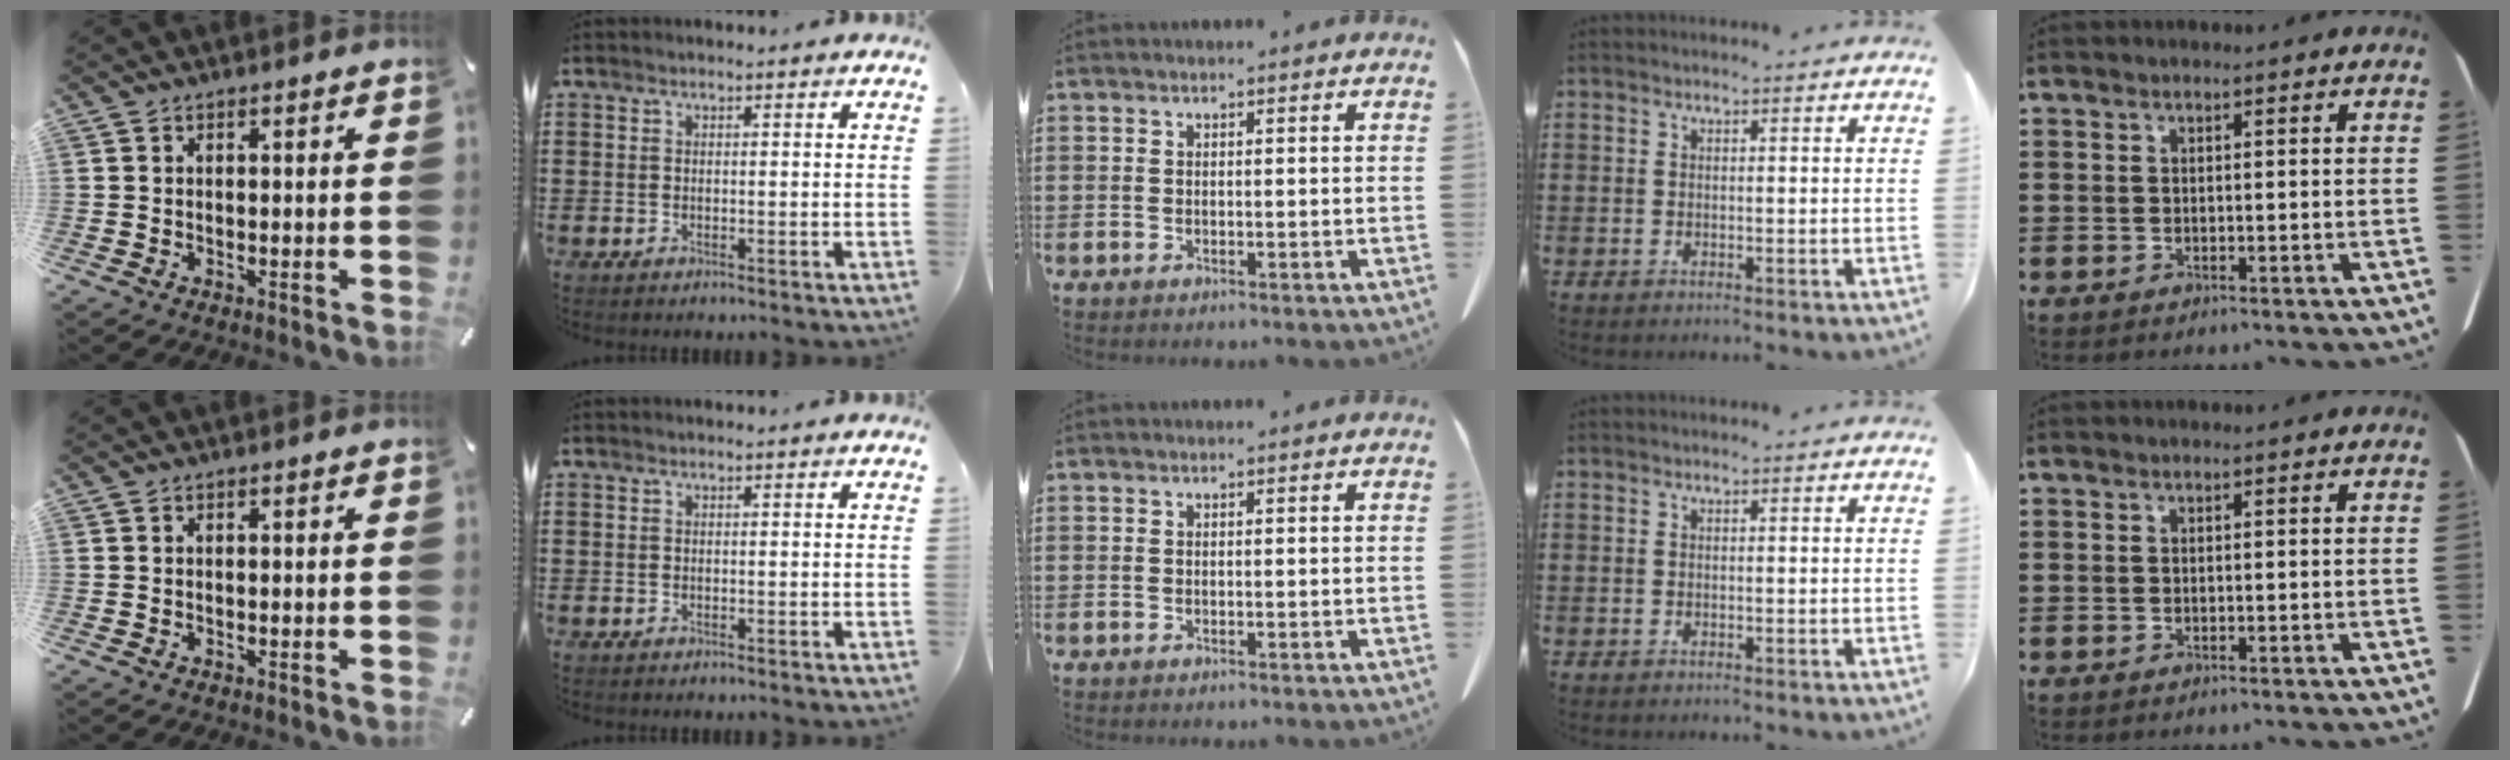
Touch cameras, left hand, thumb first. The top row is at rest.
{}